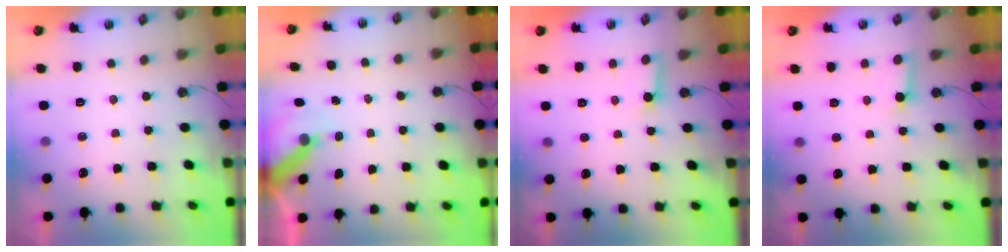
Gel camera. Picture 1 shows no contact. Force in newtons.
{"total": 6.0, "press": 6.0, "slide": 0.5}
{"total": 3.0, "press": 3.0, "slide": 0.4}
{"total": 2.6, "press": 2.6, "slide": 0.4}